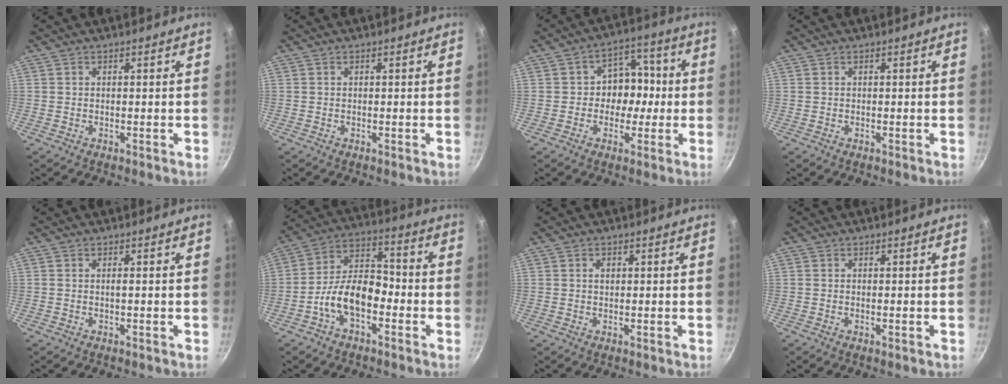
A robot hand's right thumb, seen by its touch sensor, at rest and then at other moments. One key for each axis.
{"total": 0.0}
{"total": 8.9, "fx": -0.8, "fy": 7.4, "fz": 4.8, "tx": -0.007, "ty": 0.027, "tz": -0.022}
{"total": 0.0}
{"total": 0.5, "fx": -0.1, "fy": 0.0, "fz": 0.5, "tx": -0.010, "ty": 0.001, "tz": -0.002}
{"total": 11.4, "fx": -4.4, "fy": 6.4, "fz": 8.4, "tx": -0.124, "ty": 0.056, "tz": -0.090}
{"total": 1.4, "fx": 0.3, "fy": 1.0, "fz": 0.9, "tx": -0.009, "ty": 0.002, "tz": 0.004}
{"total": 0.7, "fx": -0.2, "fy": 0.1, "fz": 0.7, "tx": -0.013, "ty": -0.001, "tz": -0.004}